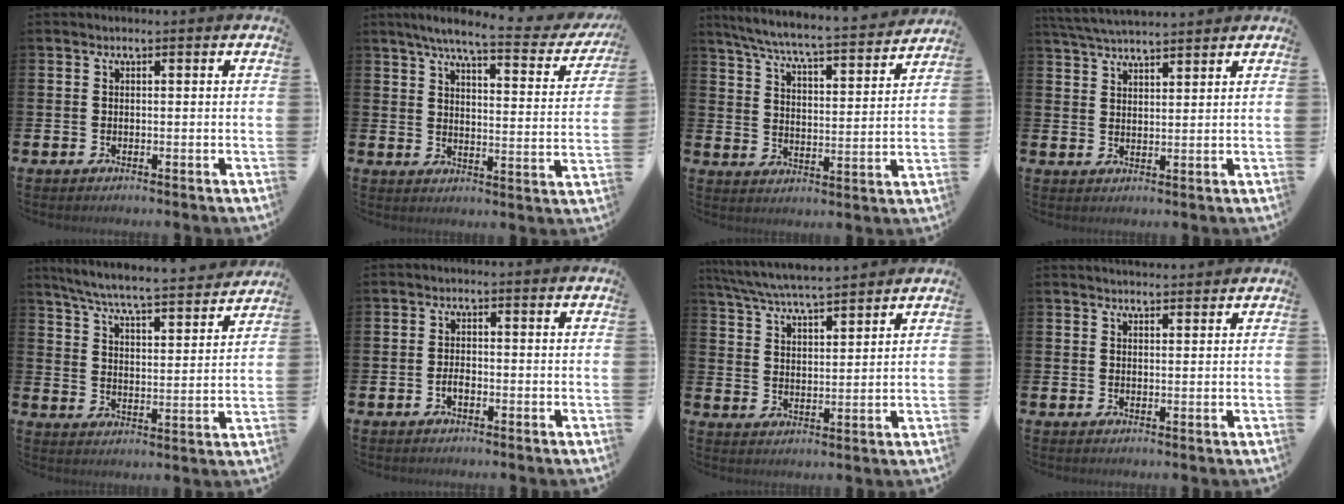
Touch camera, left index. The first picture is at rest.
{"total": 6.4, "force": [5.2, 0.8, 3.6], "torque": [-0.076, -0.034, 0.079]}
{"total": 6.6, "force": [6.1, 0.3, 2.5], "torque": [-0.076, -0.049, 0.102]}
{"total": 4.5, "force": [4.4, 0.4, 0.9], "torque": [-0.033, -0.016, 0.081]}
{"total": 6.6, "force": [6.1, 0.2, 2.4], "torque": [-0.073, -0.048, 0.101]}
{"total": 1.5, "force": [-0.7, 0.7, 1.1], "torque": [-0.017, -0.001, -0.015]}
{"total": 6.3, "force": [6.1, 0.3, 1.5], "torque": [-0.052, -0.034, 0.108]}
{"total": 2.1, "force": [2.1, 0.2, 0.1], "torque": [0.009, -0.013, 0.035]}